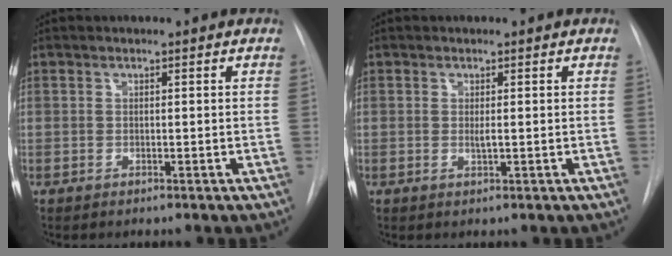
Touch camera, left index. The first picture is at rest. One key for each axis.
{"total": 0.7, "fx": -0.2, "fy": 0.0, "fz": 0.7, "tx": -0.020, "ty": -0.009, "tz": -0.002}